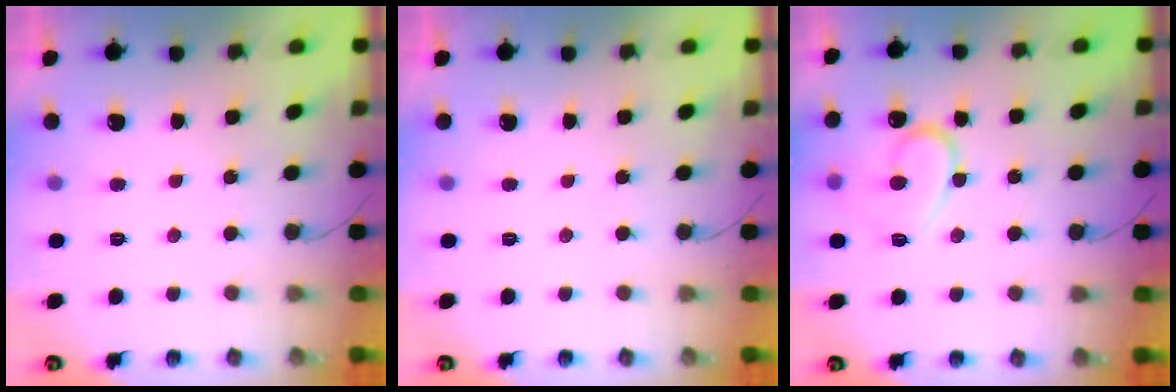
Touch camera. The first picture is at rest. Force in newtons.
{"total": 0.0}
{"total": 13.0, "press": 12.9, "slide": 1.0}